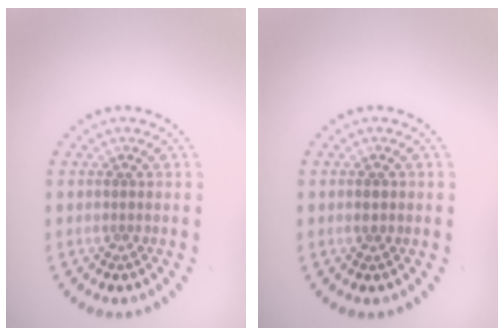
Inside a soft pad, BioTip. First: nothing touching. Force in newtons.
{"total": 1.1, "press": 1.1, "slide": 0.1}